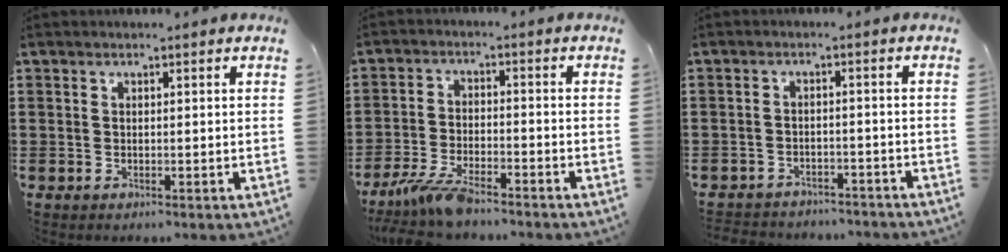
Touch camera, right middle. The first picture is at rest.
{"total": 6.3, "force": [-5.2, 1.1, 3.3], "torque": [-0.086, -0.012, -0.105]}
{"total": 2.8, "force": [-2.7, 0.4, -0.2], "torque": [-0.005, -0.002, -0.060]}